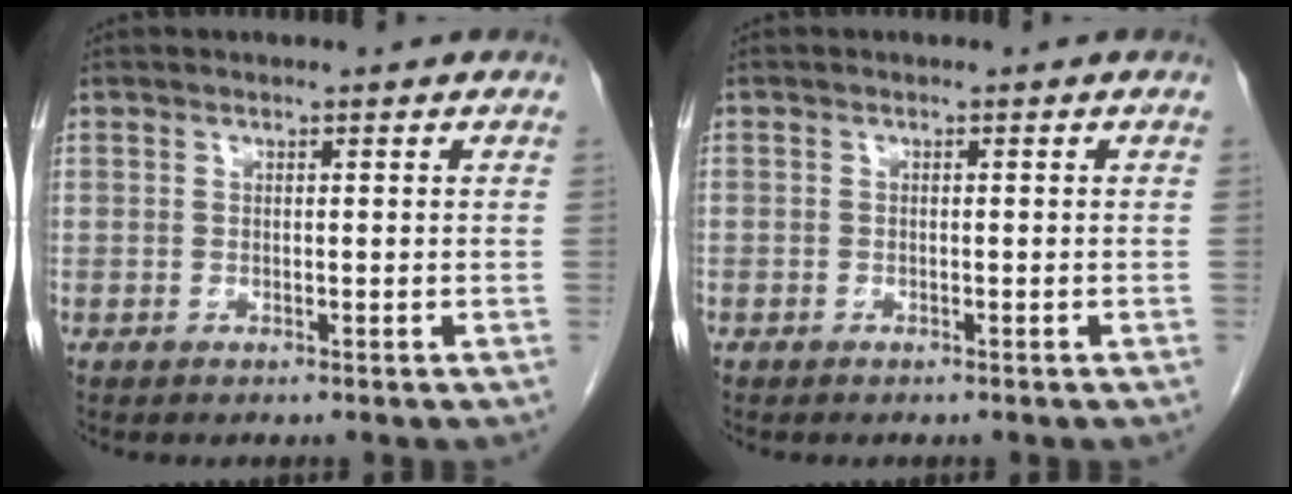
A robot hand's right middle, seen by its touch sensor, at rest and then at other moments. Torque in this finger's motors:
{"motor_torque": [-0.09, -0.37, -0.56, -0.21]}